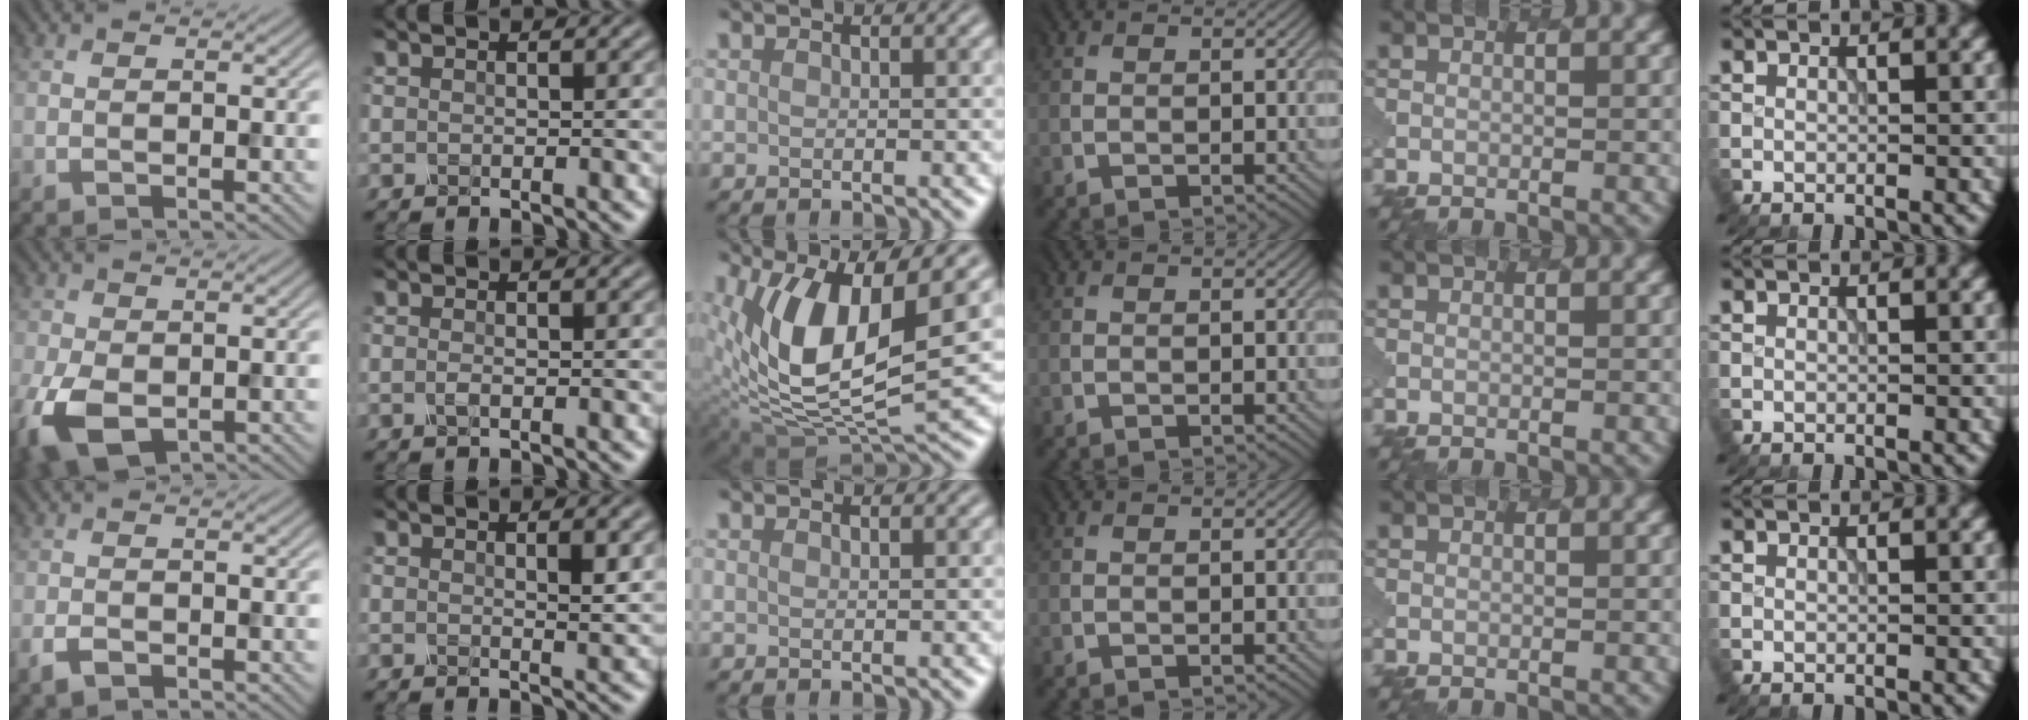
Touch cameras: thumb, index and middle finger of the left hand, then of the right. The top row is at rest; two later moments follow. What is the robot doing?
{"motion": "dispense", "object": "pipette"}